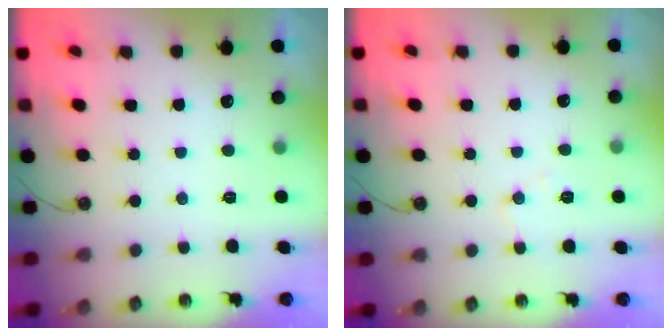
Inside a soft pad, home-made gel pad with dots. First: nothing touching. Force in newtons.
{"total": 8.1, "press": 8.1, "slide": 0.9}